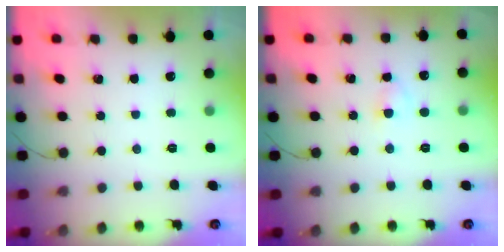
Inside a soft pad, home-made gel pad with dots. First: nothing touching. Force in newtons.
{"total": 2.4, "press": 2.3, "slide": 0.9}